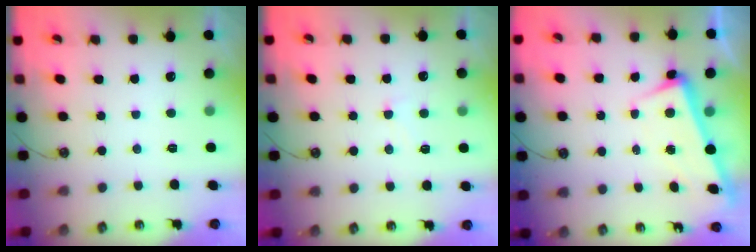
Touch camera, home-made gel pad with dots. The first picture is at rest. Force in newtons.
{"total": 0.7, "press": 0.5, "slide": 0.5}
{"total": 3.3, "press": 3.1, "slide": 1.1}